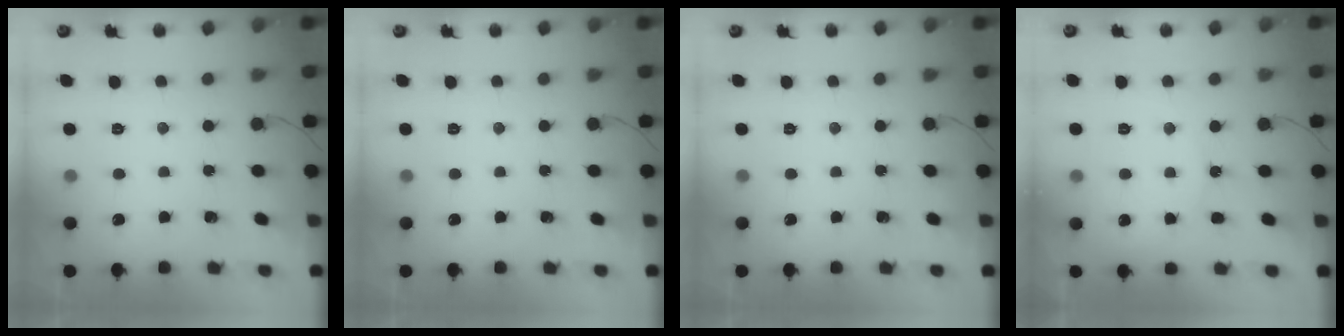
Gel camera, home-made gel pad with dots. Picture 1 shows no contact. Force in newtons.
{"total": 0.0}
{"total": 0.0}
{"total": 6.2, "press": 6.2, "slide": 0.5}